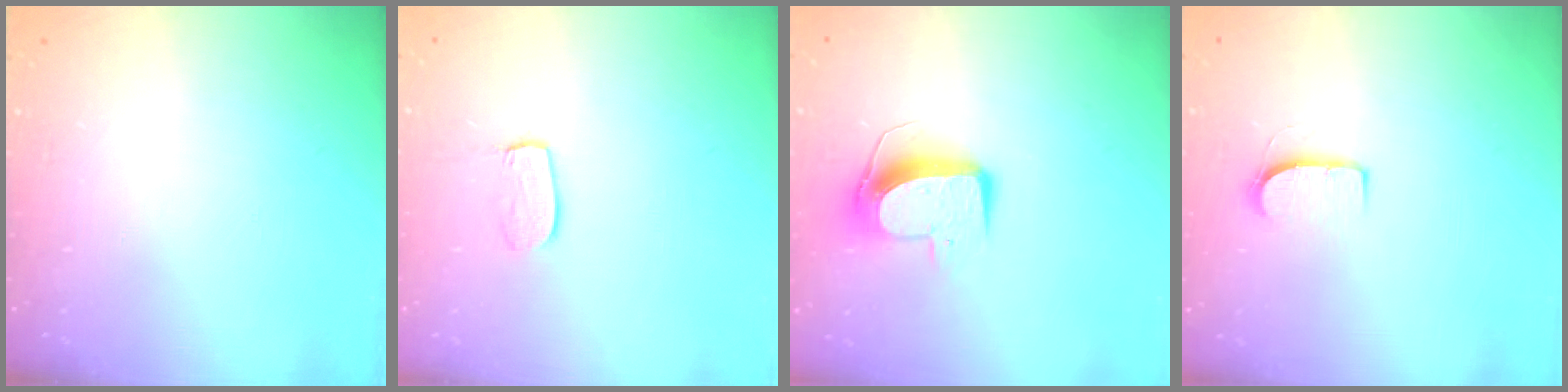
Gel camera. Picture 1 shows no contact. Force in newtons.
{"total": 6.6, "press": 6.6, "slide": 0.5}
{"total": 10.0, "press": 10.0, "slide": 0.5}
{"total": 7.0, "press": 7.0, "slide": 0.5}